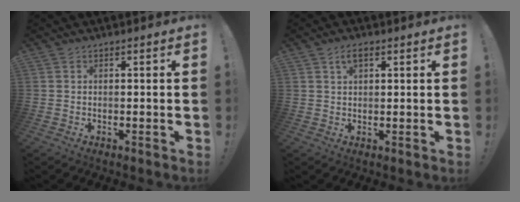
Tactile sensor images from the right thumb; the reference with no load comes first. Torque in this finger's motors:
{"motor_torque": [-0.14, 0.23, 0.01, 0.01, 0.00]}